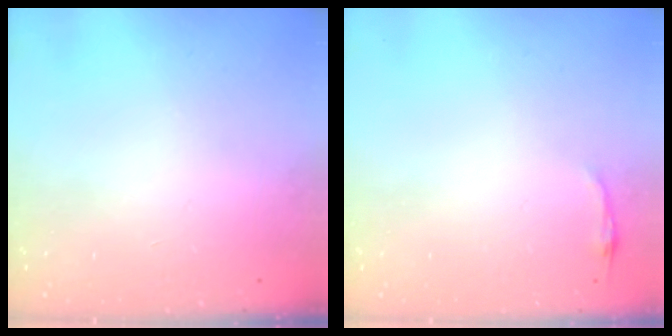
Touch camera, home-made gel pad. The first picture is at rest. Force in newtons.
{"total": 2.8, "press": 2.8, "slide": 0.6}